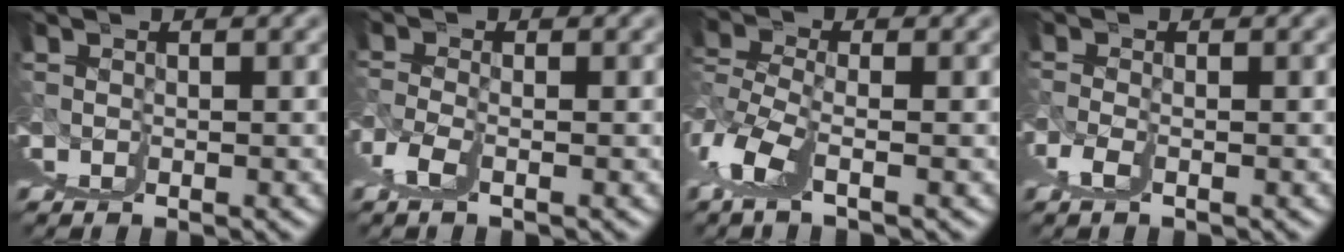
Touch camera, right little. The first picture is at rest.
{"total": 2.2, "force": [0.9, -2.0, -0.1], "torque": [0.001, 0.013, 0.020]}
{"total": 6.4, "force": [0.5, -6.2, -1.4], "torque": [0.046, 0.016, 0.016]}
{"total": 2.5, "force": [-0.3, -2.3, -0.7], "torque": [0.010, 0.001, 0.007]}